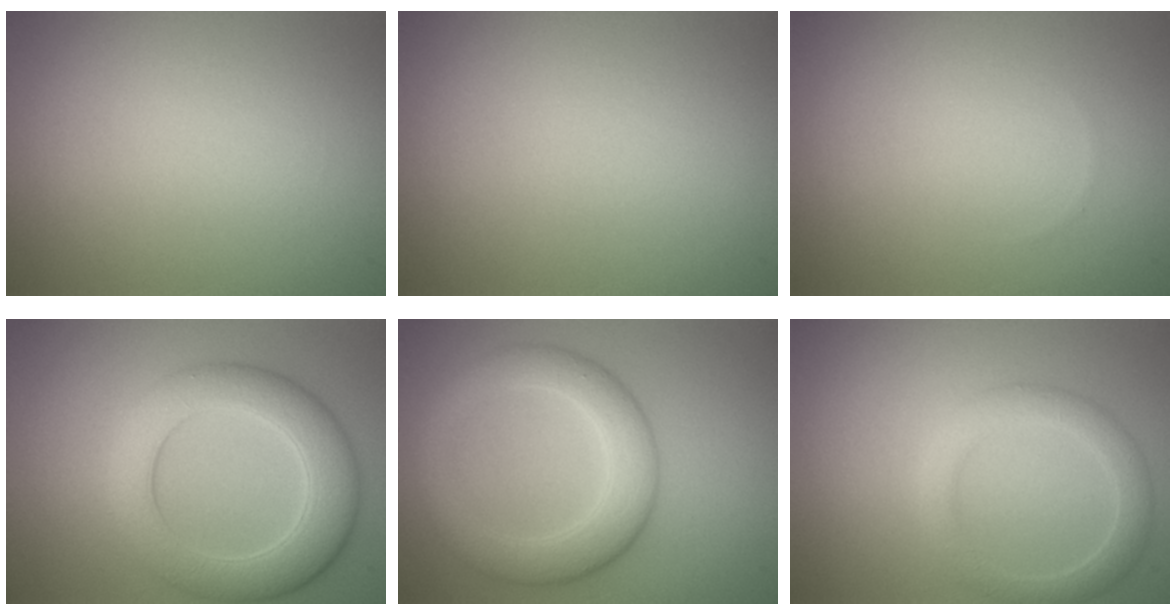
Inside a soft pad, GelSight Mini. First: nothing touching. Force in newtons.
{"total": 0.0}
{"total": 0.0}
{"total": 6.7, "press": 6.7, "slide": 0.3}
{"total": 5.4, "press": 5.4, "slide": 0.1}
{"total": 3.0, "press": 3.0, "slide": 0.2}